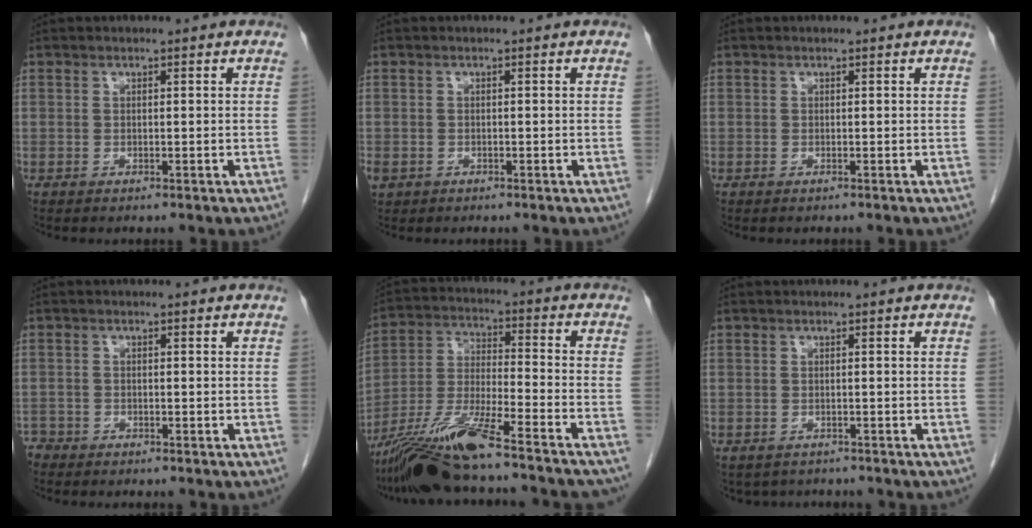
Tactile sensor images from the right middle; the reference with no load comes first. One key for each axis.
{"total": 2.6, "fx": -1.3, "fy": 2.1, "fz": 1.0, "tx": -0.026, "ty": -0.003, "tz": -0.019}
{"total": 0.0}
{"total": 2.6, "fx": -2.3, "fy": 1.3, "fz": 0.1, "tx": -0.007, "ty": 0.002, "tz": -0.043}
{"total": 17.7, "fx": -14.1, "fy": 1.0, "fz": 10.5, "tx": -0.214, "ty": -0.022, "tz": -0.251}
{"total": 4.0, "fx": -3.3, "fy": 2.1, "fz": 0.5, "tx": -0.004, "ty": -0.001, "tz": -0.044}